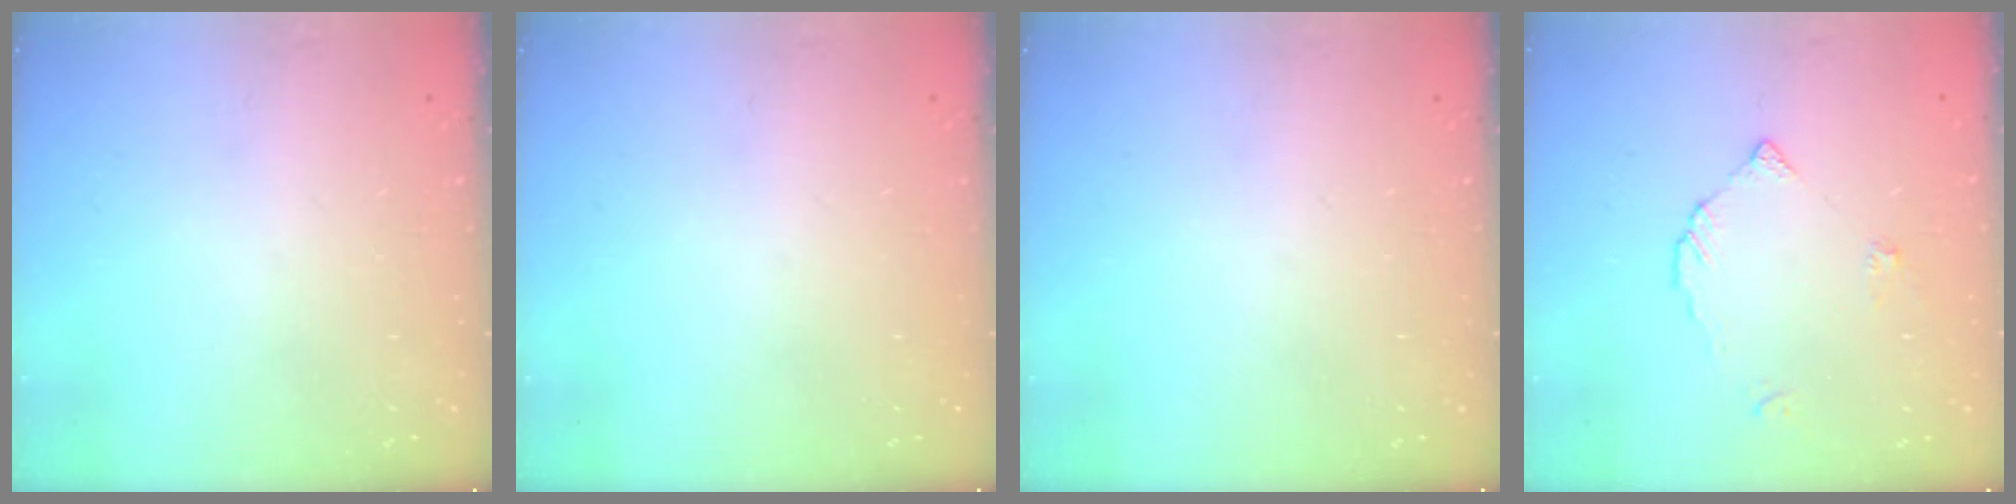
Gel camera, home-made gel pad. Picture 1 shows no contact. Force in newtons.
{"total": 0.0}
{"total": 0.0}
{"total": 3.0, "press": 3.0, "slide": 0.3}